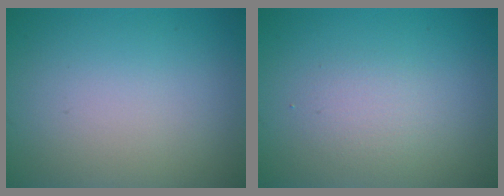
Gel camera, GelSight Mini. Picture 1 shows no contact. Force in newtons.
{"total": 1.7, "press": 1.7, "slide": 0.1}